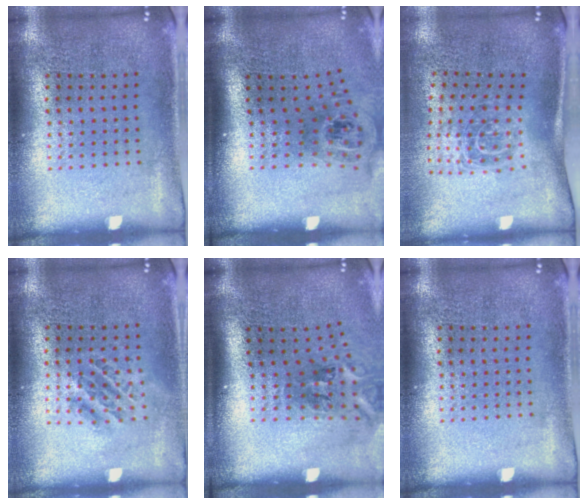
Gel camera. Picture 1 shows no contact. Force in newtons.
{"total": 1.7, "press": 1.3, "slide": 1.1}
{"total": 1.8, "press": 1.2, "slide": 1.3}
{"total": 1.1, "press": 1.0, "slide": 0.5}
{"total": 2.2, "press": 1.3, "slide": 1.8}
{"total": 0.0}